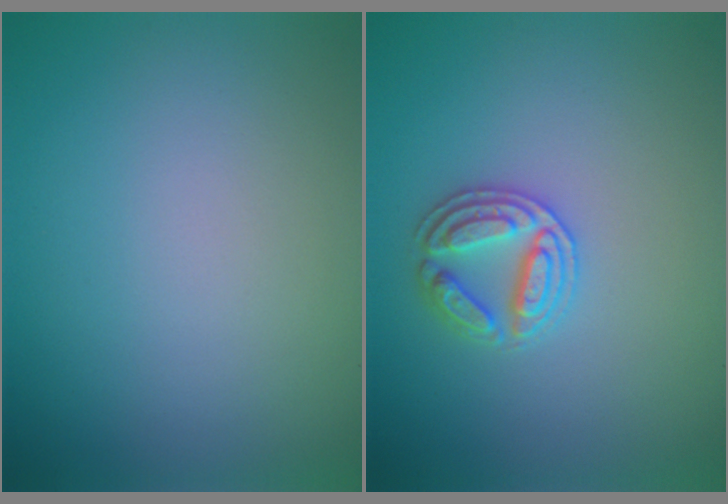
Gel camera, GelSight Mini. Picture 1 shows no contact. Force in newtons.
{"total": 2.8, "press": 2.8, "slide": 0.2}